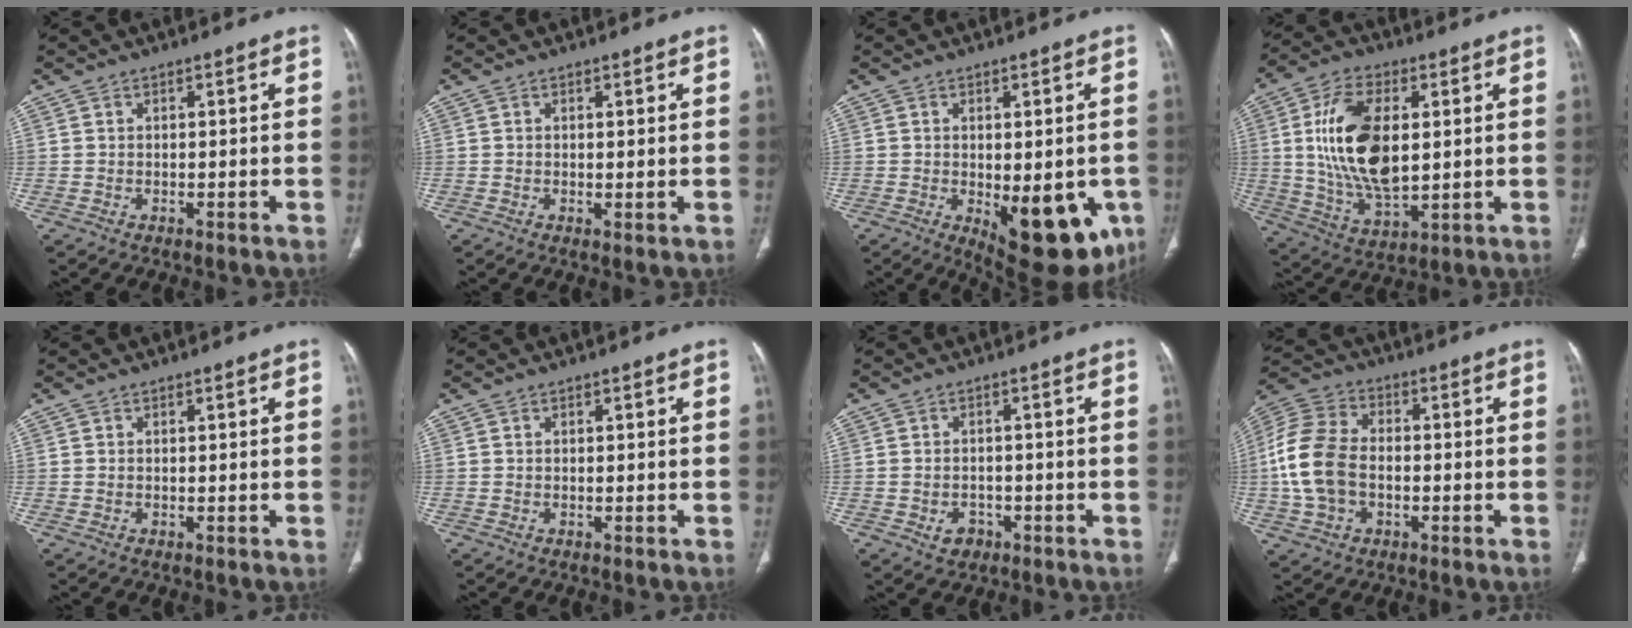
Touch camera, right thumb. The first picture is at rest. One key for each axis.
{"total": 0.8, "fx": 0.1, "fy": 0.2, "fz": 0.8, "tx": -0.022, "ty": -0.006, "tz": 0.004}
{"total": 16.5, "fx": -4.9, "fy": 7.3, "fz": 13.9, "tx": -0.131, "ty": -0.010, "tz": -0.041}
{"total": 17.7, "fx": 2.5, "fy": 9.4, "fz": 14.7, "tx": -0.268, "ty": -0.008, "tz": 0.052}
{"total": 0.0}
{"total": 0.0}
{"total": 3.3, "fx": -1.4, "fy": 2.6, "fz": 1.4, "tx": -0.014, "ty": 0.011, "tz": -0.015}
{"total": 13.9, "fx": -1.6, "fy": 9.6, "fz": 9.9, "tx": -0.205, "ty": 0.026, "tz": -0.034}